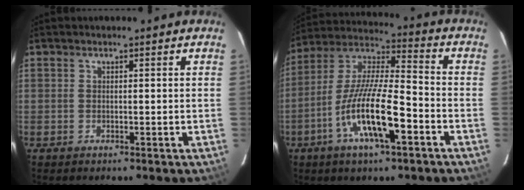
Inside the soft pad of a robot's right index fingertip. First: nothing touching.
{"total": 15.7, "force": [-6.5, 3.7, 13.8], "torque": [-0.273, -0.012, -0.125]}